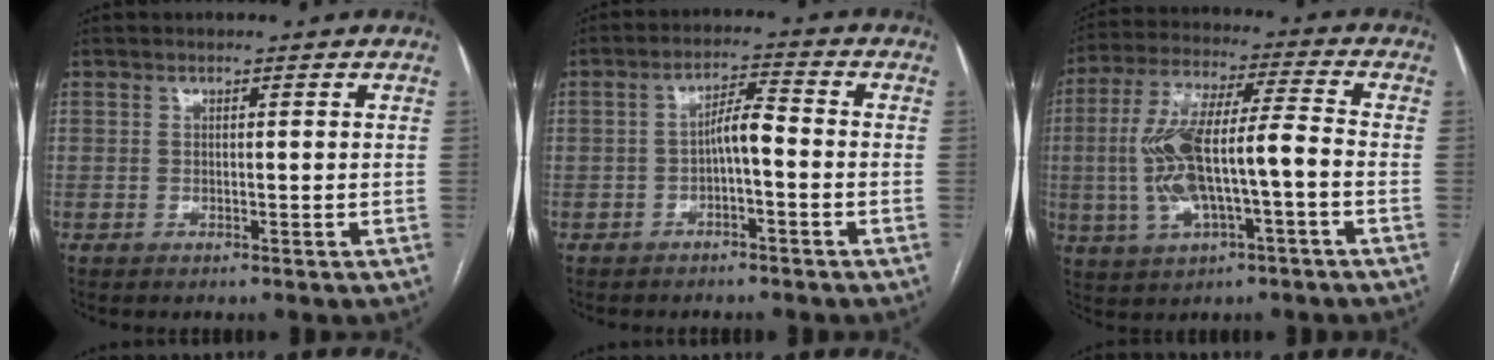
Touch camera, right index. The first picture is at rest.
{"total": 4.3, "force": [-1.2, 0.9, 4.0], "torque": [-0.070, 0.017, -0.019]}
{"total": 13.8, "force": [-2.3, 3.1, 13.3], "torque": [-0.268, 0.021, -0.034]}